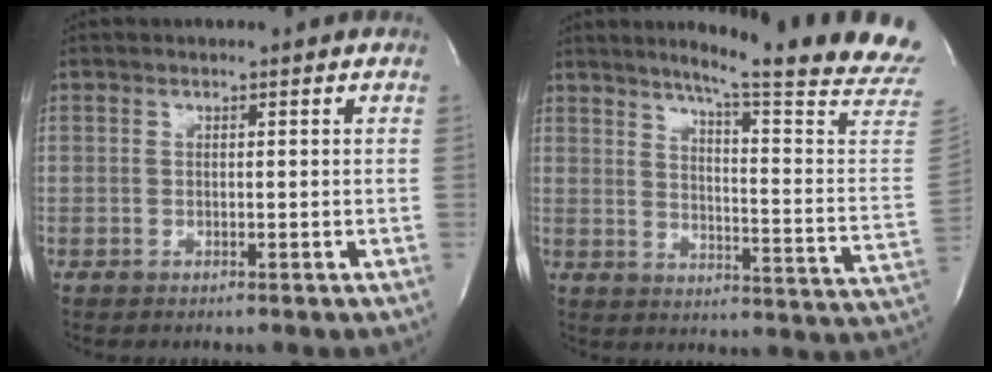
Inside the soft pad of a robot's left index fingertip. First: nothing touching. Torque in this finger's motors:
{"motor_torque": [0.04, -0.52, 0.20, 0.08]}